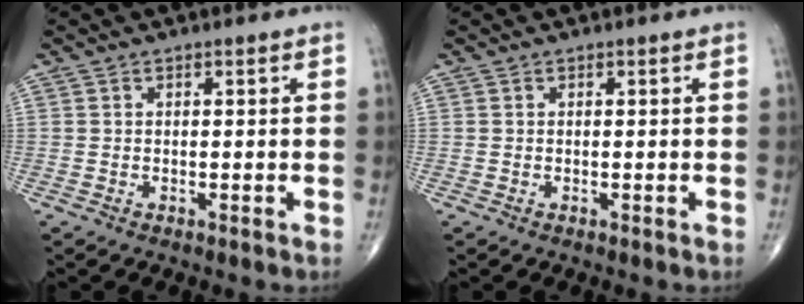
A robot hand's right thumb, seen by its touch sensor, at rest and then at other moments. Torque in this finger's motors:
{"motor_torque": [0.06, 0.06, -0.08, 0.07, 0.00]}